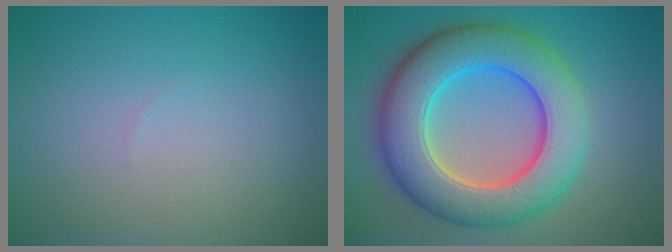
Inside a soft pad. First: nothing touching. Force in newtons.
{"total": 10.4, "press": 10.3, "slide": 0.7}